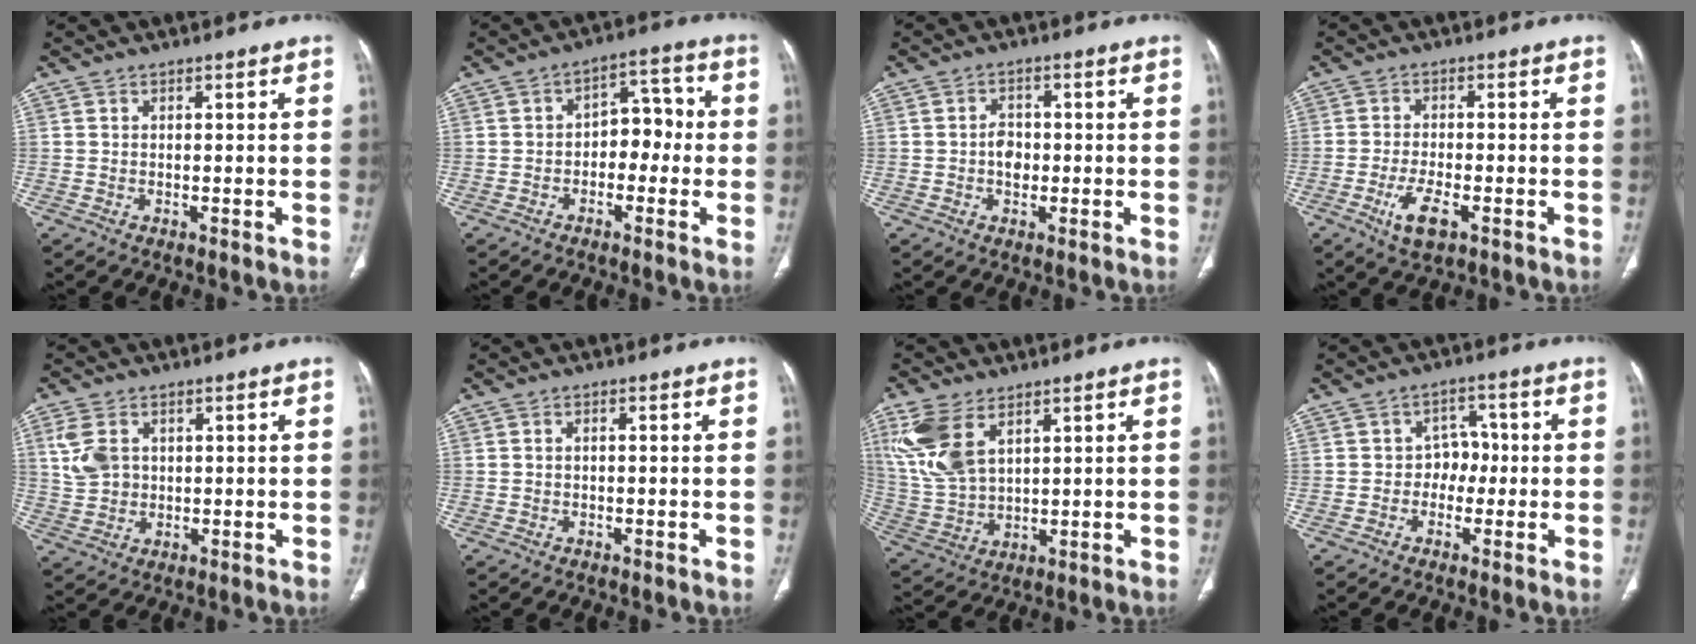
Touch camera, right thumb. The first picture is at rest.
{"total": 7.2, "force": [-1.0, 4.9, 5.2], "torque": [-0.041, 0.034, -0.027]}
{"total": 3.5, "force": [-0.4, 2.6, 2.3], "torque": [-0.027, 0.008, -0.010]}
{"total": 5.8, "force": [-2.6, 2.3, 4.7], "torque": [-0.092, 0.005, -0.043]}
{"total": 6.2, "force": [1.8, 4.5, 3.9], "torque": [-0.076, -0.001, 0.044]}
{"total": 0.5, "force": [-0.1, 0.3, 0.4], "torque": [-0.009, 0.000, -0.005]}
{"total": 12.1, "force": [5.9, 6.5, 8.4], "torque": [-0.189, -0.011, 0.134]}
{"total": 4.5, "force": [-0.7, 3.8, 2.4], "torque": [0.000, 0.017, -0.022]}